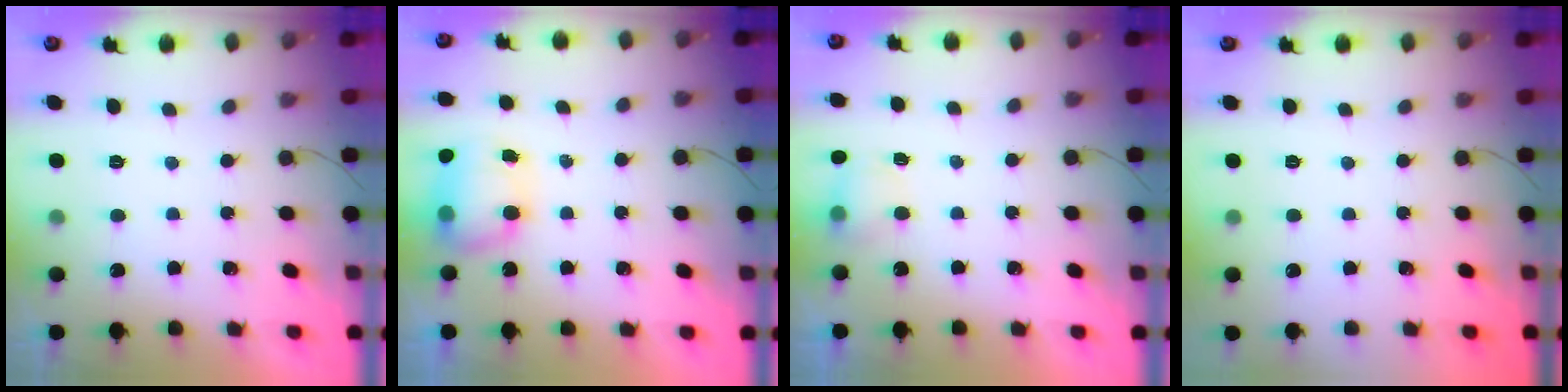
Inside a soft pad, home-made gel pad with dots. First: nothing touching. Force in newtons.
{"total": 7.2, "press": 7.1, "slide": 1.2}
{"total": 4.7, "press": 4.5, "slide": 1.3}
{"total": 0.0}